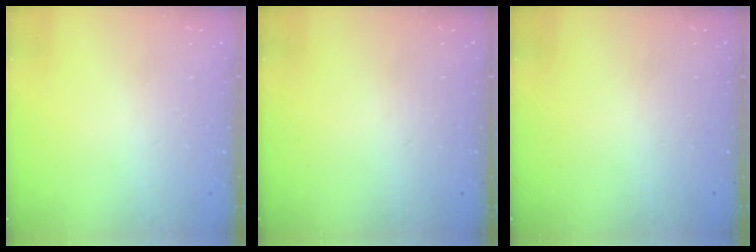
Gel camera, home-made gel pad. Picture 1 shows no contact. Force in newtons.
{"total": 0.0}
{"total": 0.0}